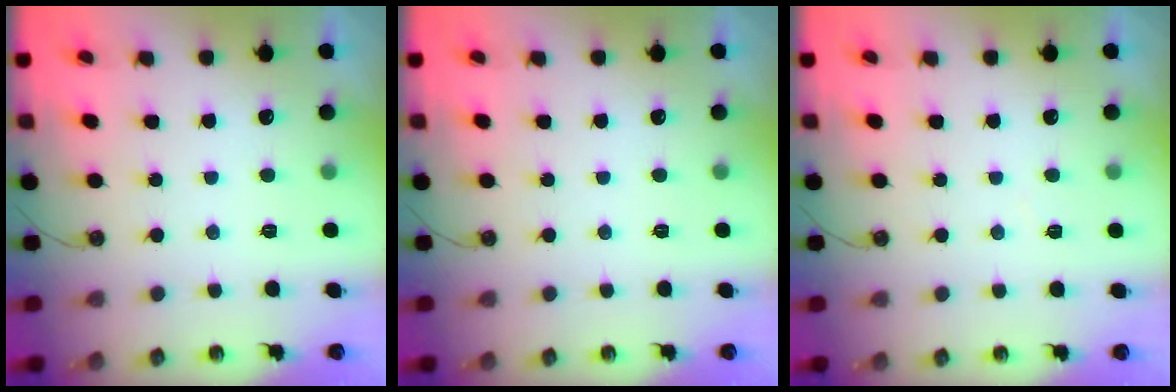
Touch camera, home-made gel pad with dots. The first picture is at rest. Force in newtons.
{"total": 0.0}
{"total": 2.6, "press": 2.6, "slide": 0.4}